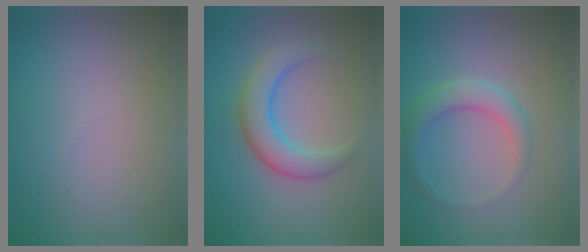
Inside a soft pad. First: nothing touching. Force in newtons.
{"total": 4.4, "press": 4.4, "slide": 0.3}
{"total": 3.0, "press": 3.0, "slide": 0.1}